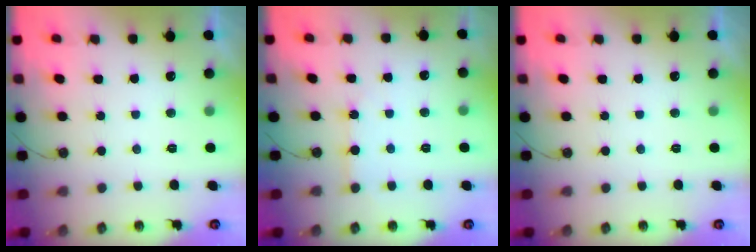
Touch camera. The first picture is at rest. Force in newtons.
{"total": 3.8, "press": 3.7, "slide": 0.2}
{"total": 0.0}